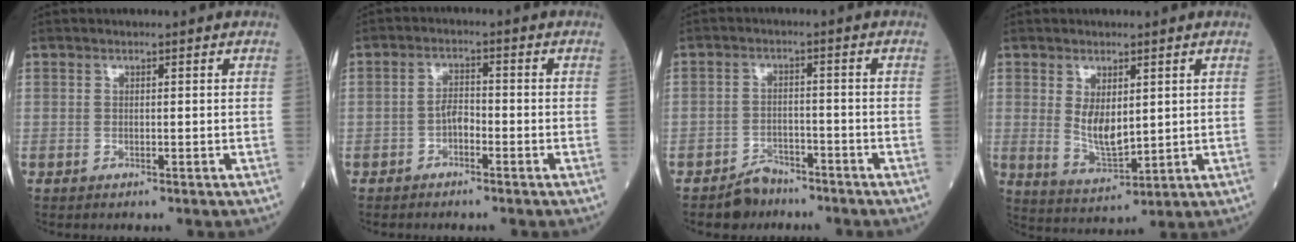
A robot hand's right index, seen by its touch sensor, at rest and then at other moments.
{"total": 2.4, "force": [-1.2, 1.1, 1.7], "torque": [-0.025, 0.007, -0.024]}
{"total": 4.0, "force": [-3.3, 2.3, 0.5], "torque": [-0.009, 0.007, -0.054]}
{"total": 6.0, "force": [1.4, 2.7, 5.2], "torque": [-0.102, -0.012, 0.039]}